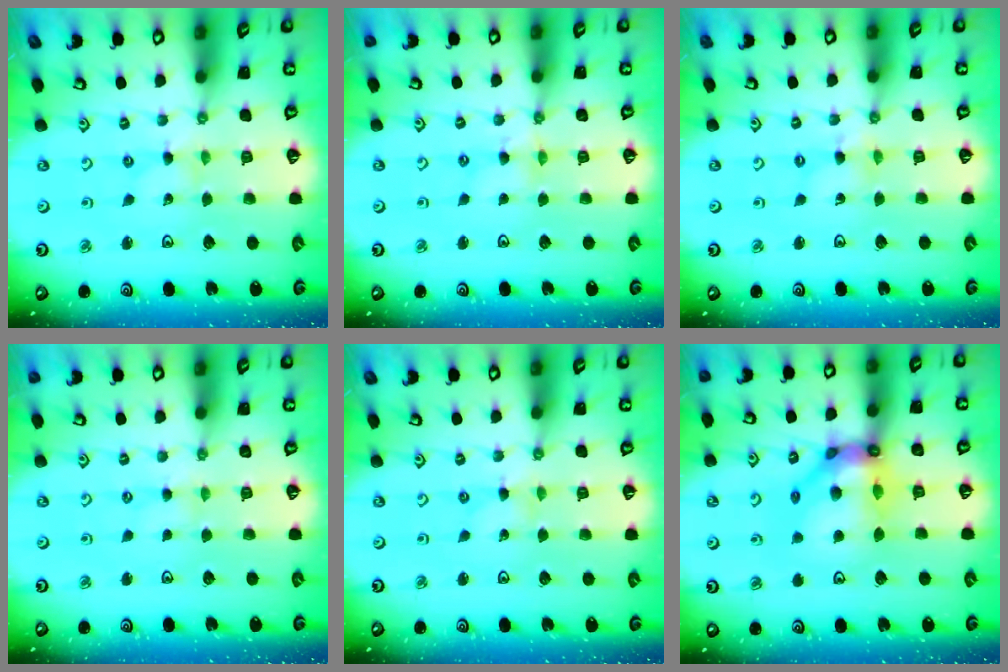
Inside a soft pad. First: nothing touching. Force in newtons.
{"total": 2.3, "press": 2.3, "slide": 0.3}
{"total": 2.0, "press": 2.0, "slide": 0.2}
{"total": 1.4, "press": 1.3, "slide": 0.4}
{"total": 0.0}
{"total": 14.9, "press": 14.7, "slide": 1.9}